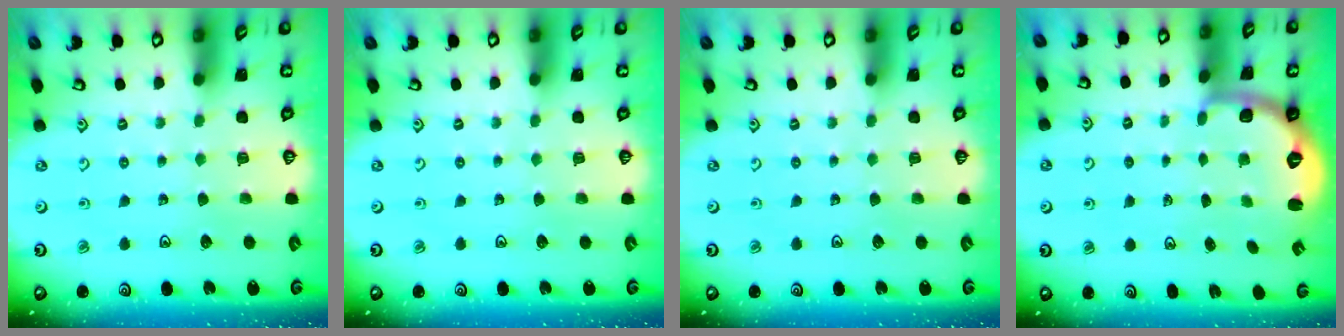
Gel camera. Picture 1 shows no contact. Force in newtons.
{"total": 0.0}
{"total": 0.0}
{"total": 2.7, "press": 1.6, "slide": 2.2}